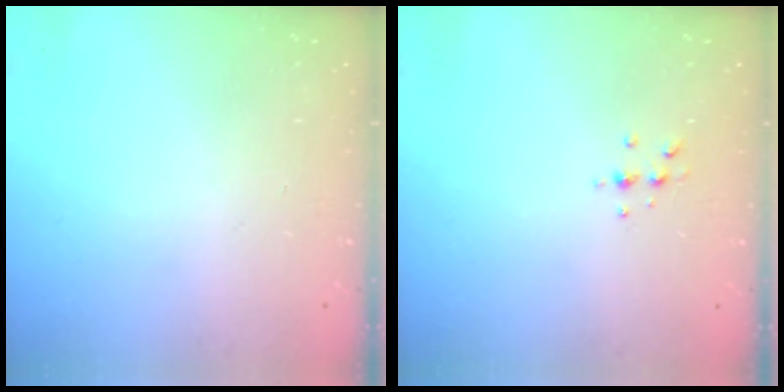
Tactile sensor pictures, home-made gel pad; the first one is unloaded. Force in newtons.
{"total": 4.3, "press": 4.2, "slide": 1.1}